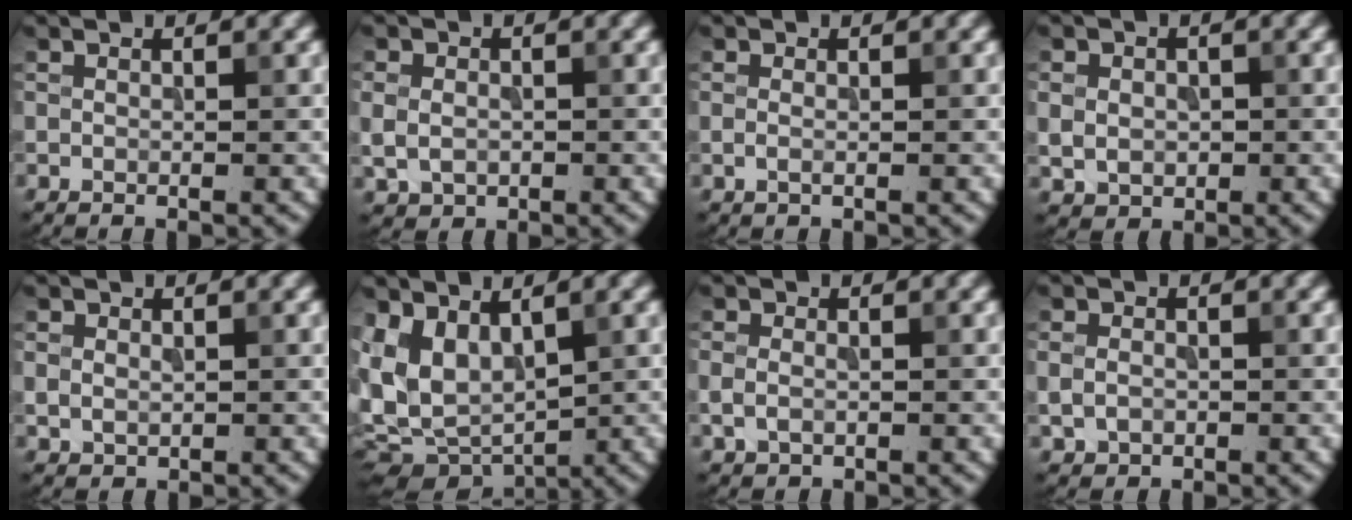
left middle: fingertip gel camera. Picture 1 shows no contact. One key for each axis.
{"total": 2.9, "fx": -0.2, "fy": 2.4, "fz": 1.6, "tx": -0.029, "ty": -0.006, "tz": 0.000}
{"total": 0.7, "fx": -0.1, "fy": 0.3, "fz": 0.6, "tx": -0.016, "ty": -0.003, "tz": -0.002}
{"total": 2.8, "fx": -0.1, "fy": 2.4, "fz": 1.5, "tx": -0.024, "ty": -0.006, "tz": 0.001}
{"total": 1.3, "fx": 0.2, "fy": 1.1, "fz": 0.7, "tx": -0.015, "ty": -0.001, "tz": 0.006}
{"total": 7.0, "fx": 0.5, "fy": 4.7, "fz": 5.2, "tx": -0.117, "ty": -0.020, "tz": 0.017}
{"total": 1.8, "fx": -0.3, "fy": 1.3, "fz": 1.2, "tx": -0.027, "ty": 0.000, "tz": -0.006}
{"total": 2.1, "fx": -0.3, "fy": 1.8, "fz": 1.2, "tx": -0.022, "ty": -0.004, "tz": -0.005}